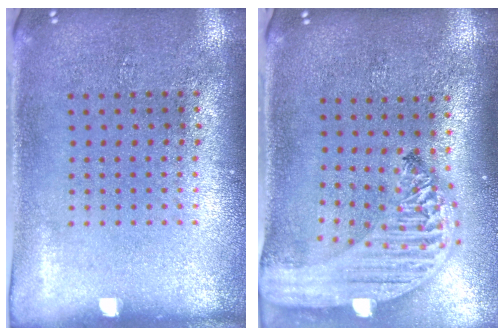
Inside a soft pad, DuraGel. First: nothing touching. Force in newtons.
{"total": 2.9, "press": 2.2, "slide": 1.8}